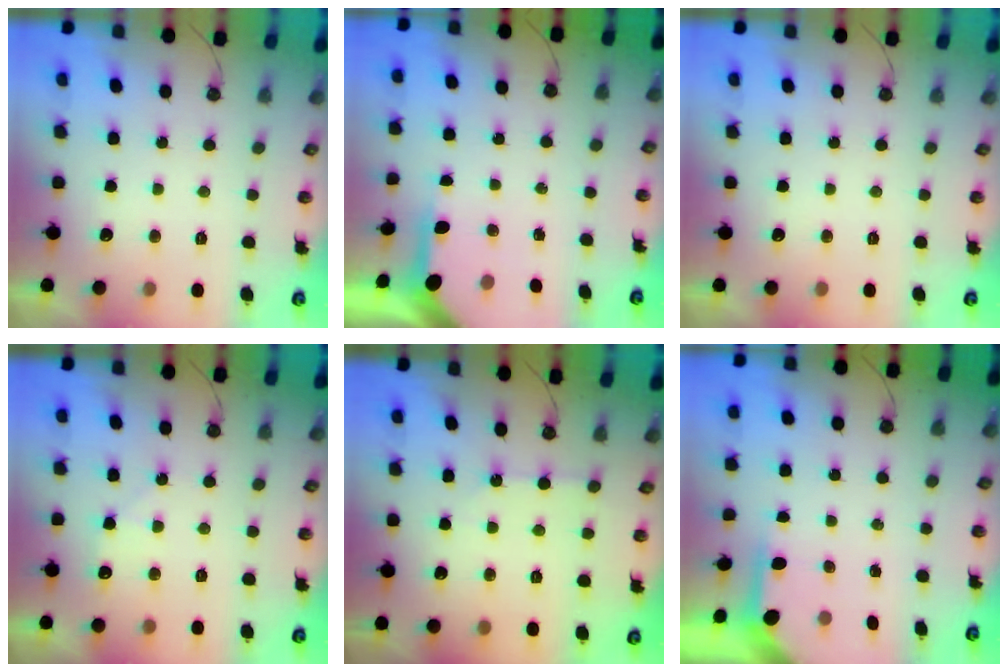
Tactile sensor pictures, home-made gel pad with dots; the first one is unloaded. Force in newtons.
{"total": 4.4, "press": 4.3, "slide": 0.4}
{"total": 0.0}
{"total": 5.8, "press": 5.8, "slide": 0.9}
{"total": 2.7, "press": 2.7, "slide": 0.5}
{"total": 3.6, "press": 3.6, "slide": 0.3}